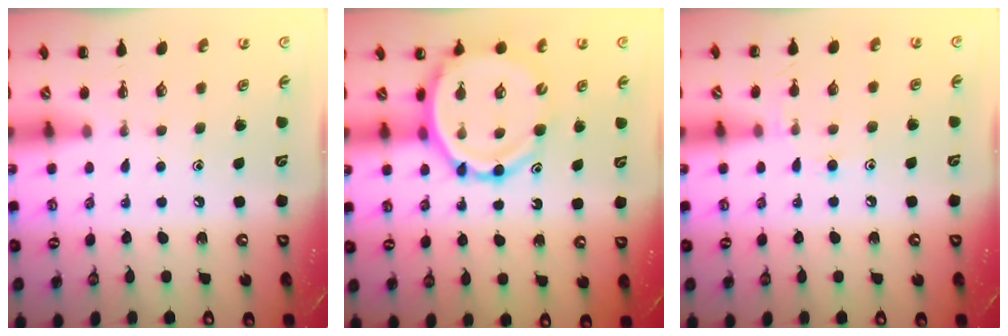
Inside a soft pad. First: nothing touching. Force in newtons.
{"total": 12.8, "press": 12.1, "slide": 4.0}
{"total": 6.8, "press": 6.4, "slide": 2.3}